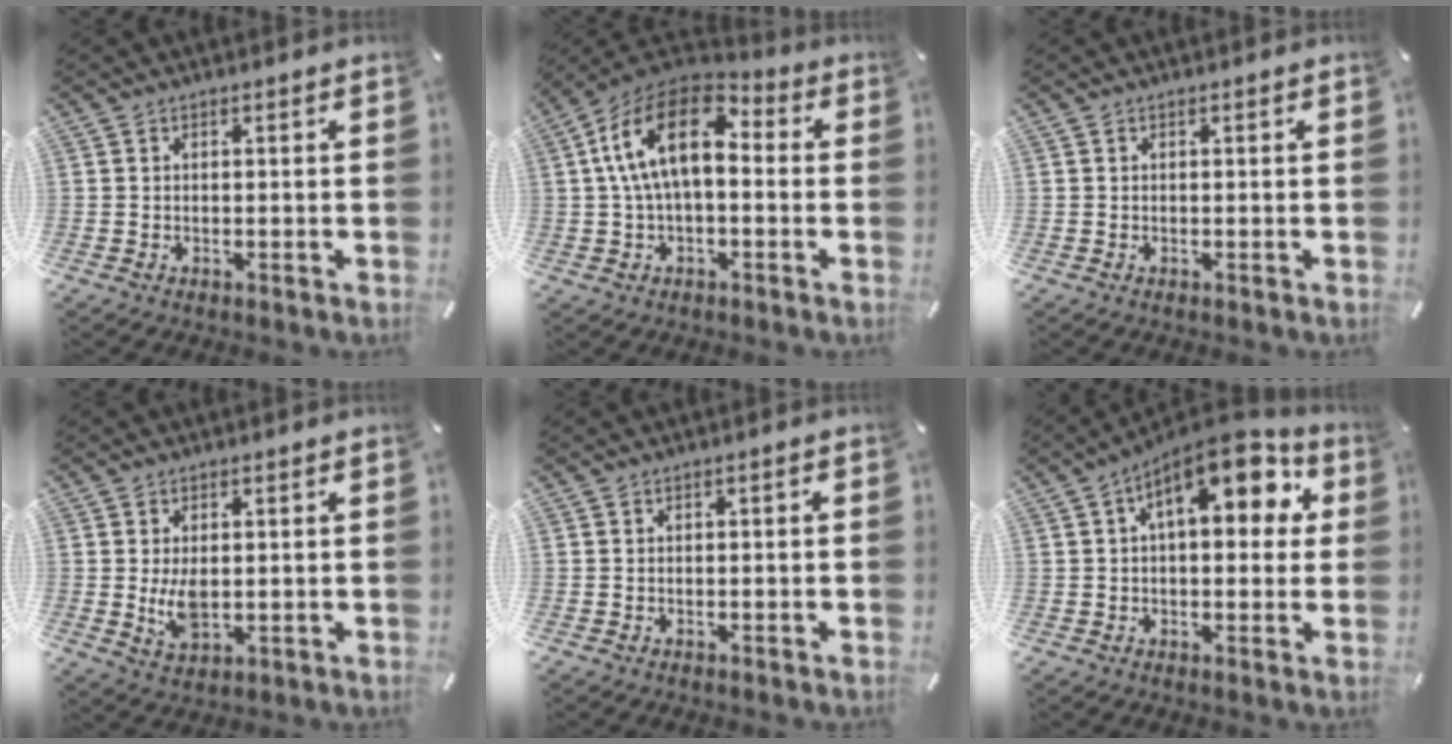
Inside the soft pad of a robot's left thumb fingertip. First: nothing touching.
{"total": 16.4, "force": [2.6, 9.3, 13.2], "torque": [-0.271, 0.003, 0.042]}
{"total": 0.0}
{"total": 5.3, "force": [0.3, 3.2, 4.2], "torque": [-0.100, -0.006, 0.000]}
{"total": 0.7, "force": [-0.3, 0.3, 0.6], "torque": [-0.009, 0.001, -0.006]}
{"total": 14.6, "force": [6.2, 6.7, 11.4], "torque": [-0.150, -0.029, 0.101]}